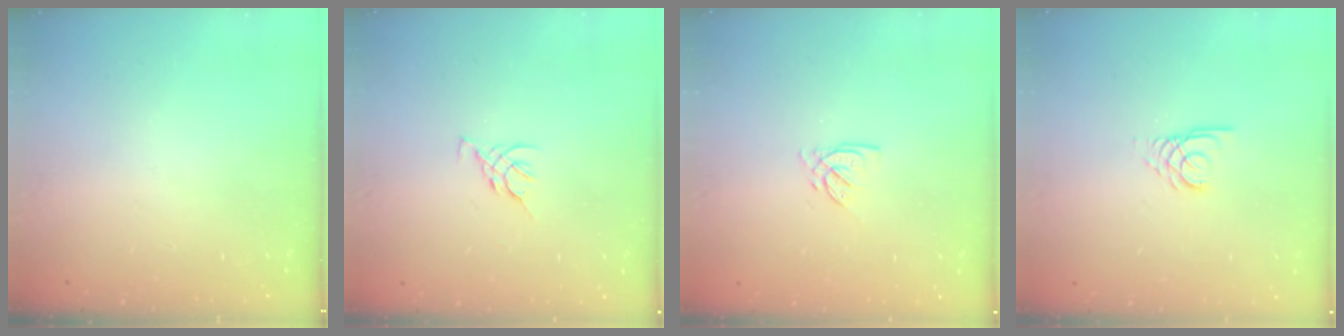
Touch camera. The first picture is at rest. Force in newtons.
{"total": 3.6, "press": 3.5, "slide": 0.8}
{"total": 2.8, "press": 2.8, "slide": 0.1}
{"total": 3.5, "press": 3.5, "slide": 0.4}